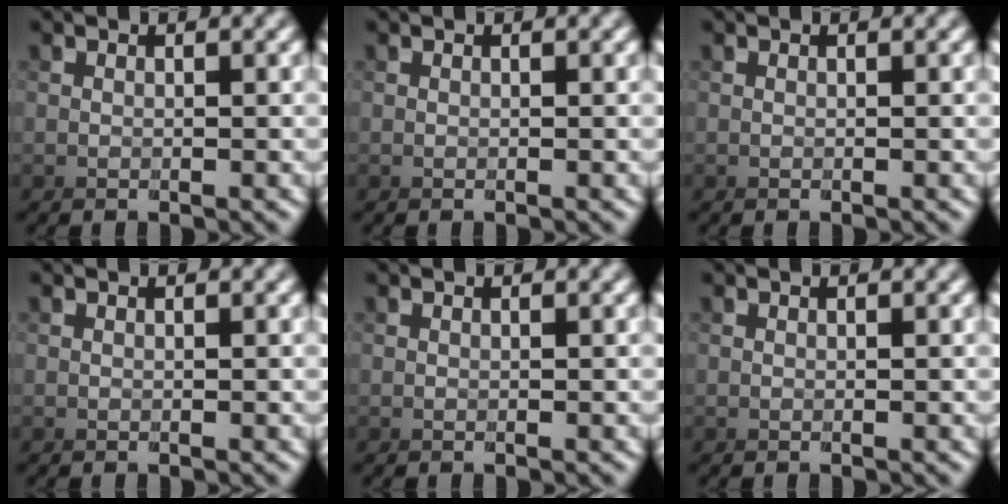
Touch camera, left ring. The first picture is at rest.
{"total": 0.0}
{"total": 0.0}
{"total": 0.0}
{"total": 0.0}
{"total": 0.0}